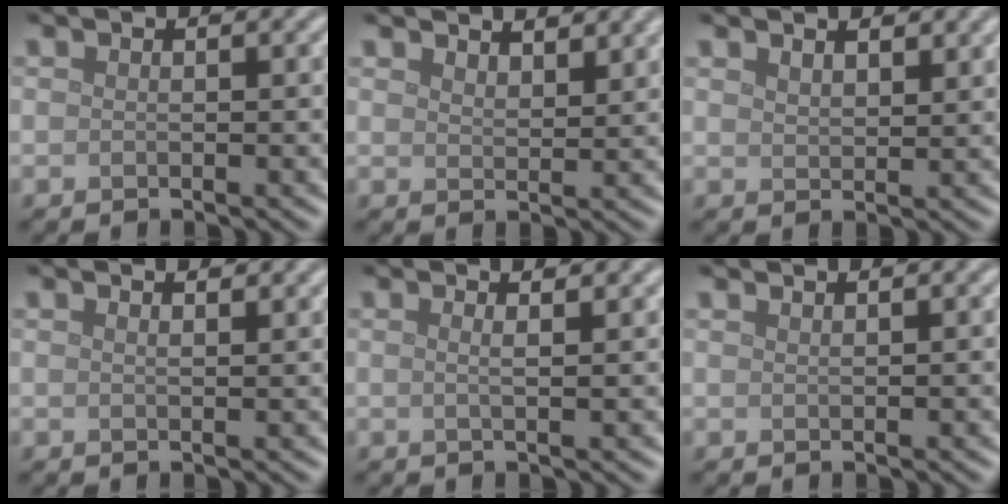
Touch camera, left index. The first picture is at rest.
{"total": 3.2, "force": [3.0, 0.7, 1.0], "torque": [-0.019, 0.002, 0.045]}
{"total": 2.1, "force": [1.8, 0.8, 0.9], "torque": [-0.018, 0.001, 0.035]}
{"total": 2.0, "force": [1.5, 0.7, 1.0], "torque": [-0.003, 0.005, 0.002]}
{"total": 3.4, "force": [1.7, 1.4, 2.6], "torque": [-0.020, 0.019, -0.013]}
{"total": 1.1, "force": [1.0, 0.2, 0.4], "torque": [0.001, -0.002, 0.008]}